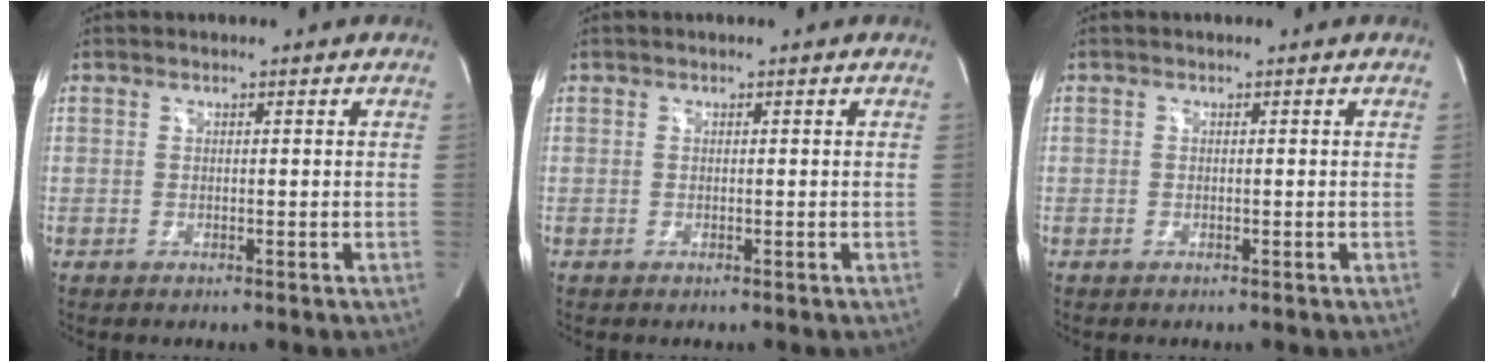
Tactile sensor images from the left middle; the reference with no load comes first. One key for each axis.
{"total": 0.0}
{"total": 0.0}